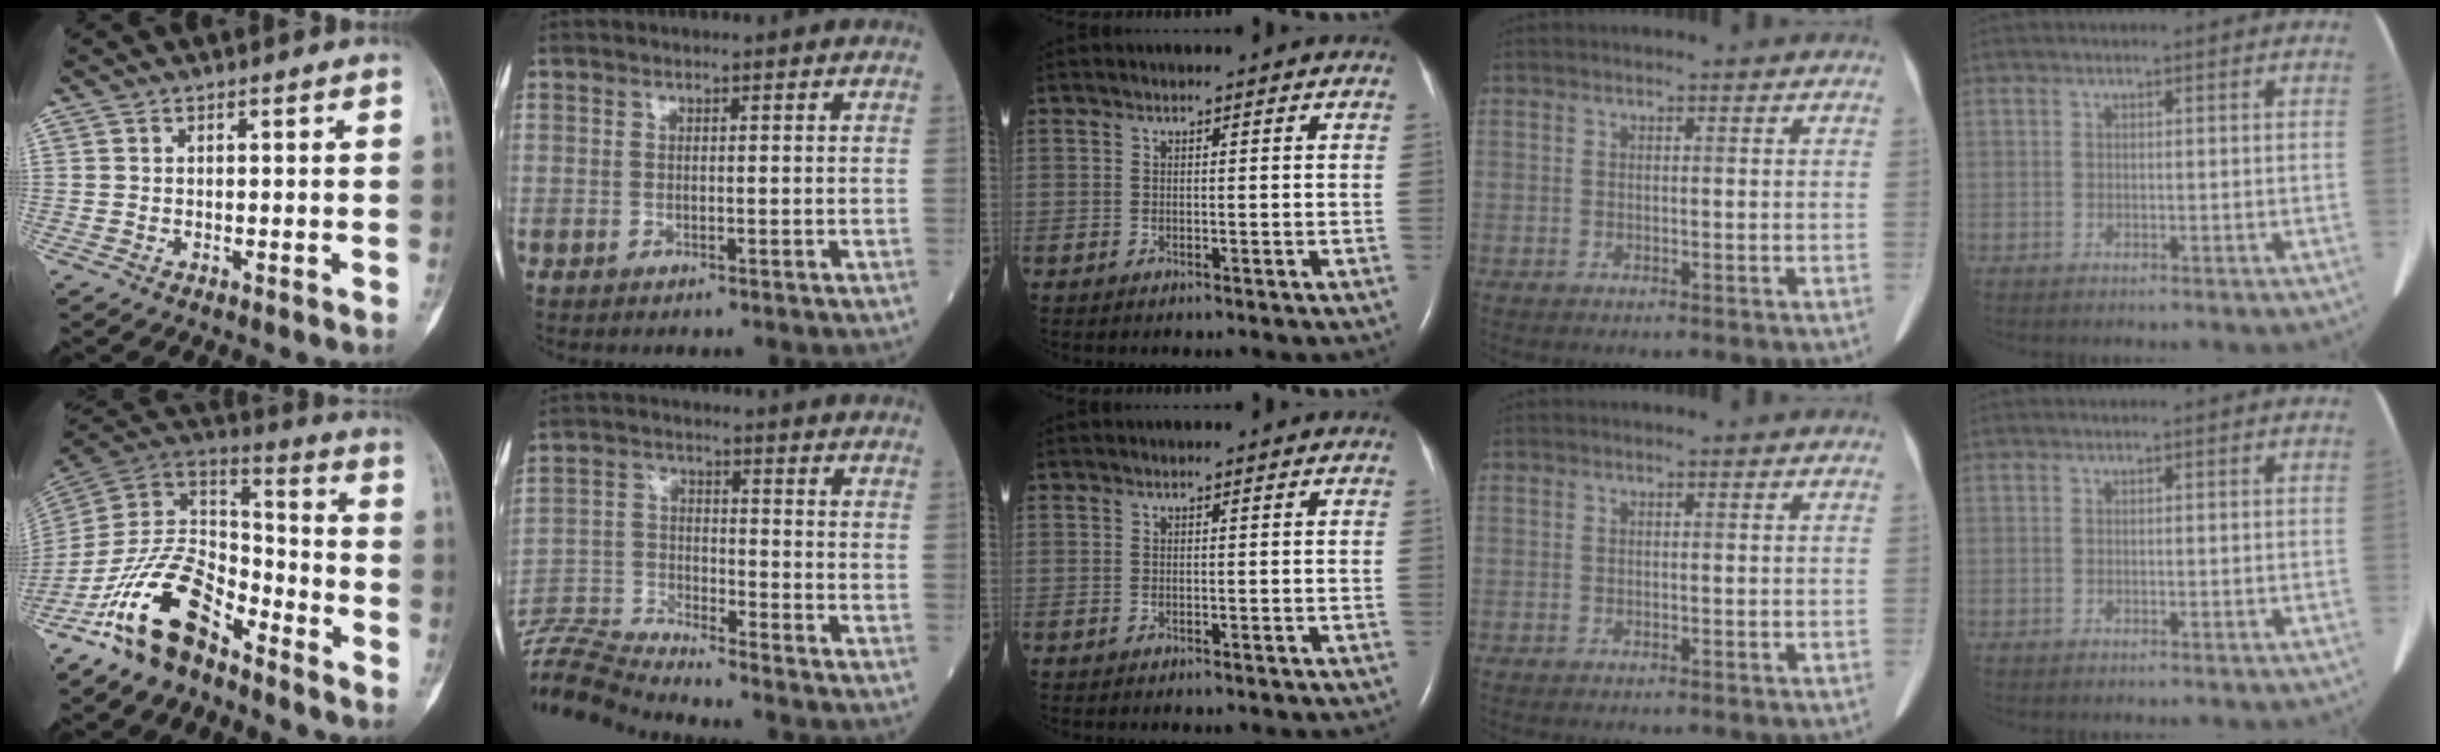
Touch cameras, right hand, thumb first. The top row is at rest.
{"thumb": {"total": 18.5, "force": [-11.5, 9.2, 11.3], "torque": [-0.189, 0.092, -0.217]}, "index": {"total": 11.3, "force": [-11.2, -1.4, 1.1], "torque": [-0.018, 0.007, -0.216]}}